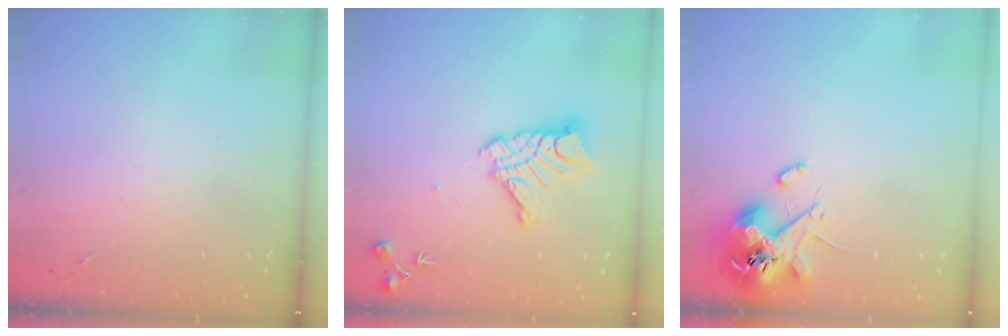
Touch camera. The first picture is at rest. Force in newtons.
{"total": 14.2, "press": 14.2, "slide": 1.3}
{"total": 11.8, "press": 11.6, "slide": 1.8}